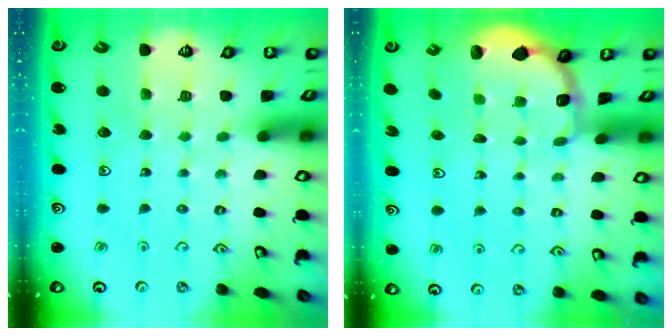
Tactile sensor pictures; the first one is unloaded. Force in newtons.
{"total": 1.8, "press": 1.7, "slide": 0.7}